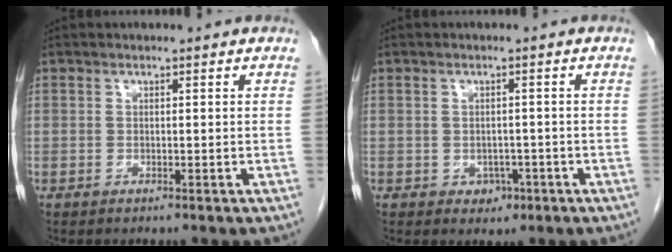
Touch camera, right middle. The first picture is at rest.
{"total": 2.3, "force": [-1.0, 1.8, 1.0], "torque": [-0.009, 0.005, -0.006]}